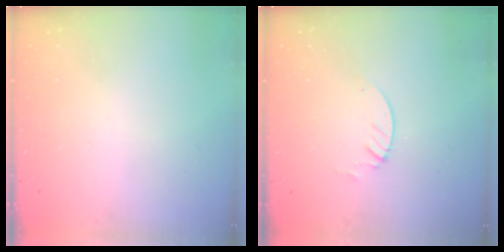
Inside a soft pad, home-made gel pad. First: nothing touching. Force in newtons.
{"total": 1.3, "press": 1.3, "slide": 0.1}